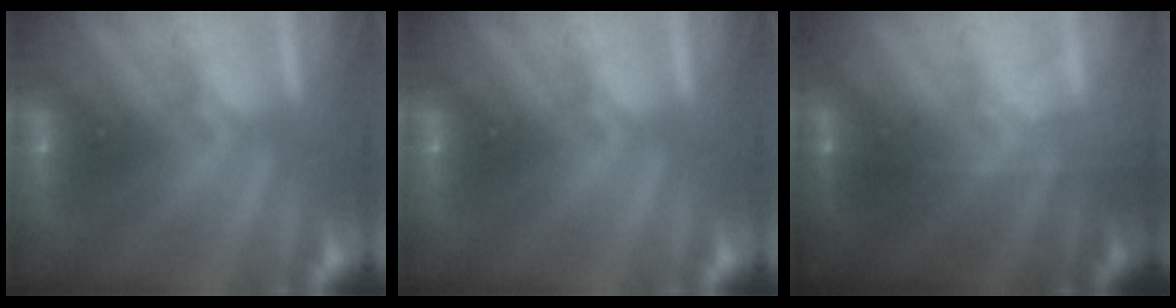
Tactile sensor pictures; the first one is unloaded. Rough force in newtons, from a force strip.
{"total": 0.0}
{"total": 1.6}